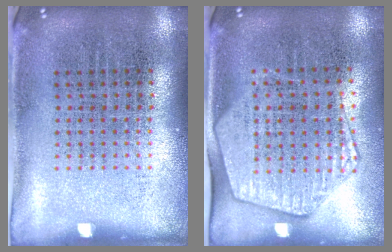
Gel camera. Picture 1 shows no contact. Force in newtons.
{"total": 2.0, "press": 1.8, "slide": 0.9}